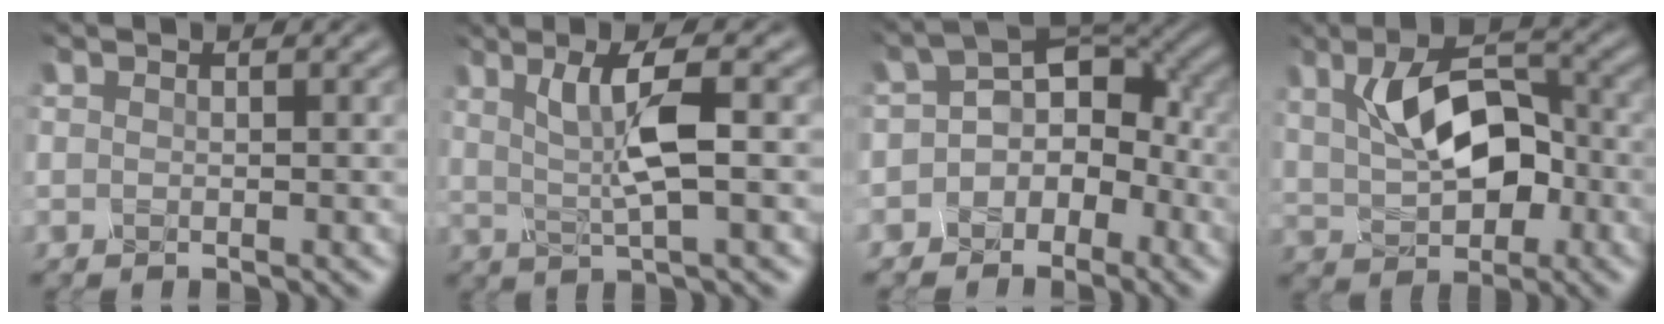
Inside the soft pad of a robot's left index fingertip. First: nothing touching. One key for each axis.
{"total": 5.1, "fx": 0.4, "fy": 1.0, "fz": 5.0, "tx": -0.094, "ty": 0.002, "tz": 0.012}
{"total": 4.6, "fx": -2.2, "fy": 3.5, "fz": 2.0, "tx": -0.006, "ty": 0.013, "tz": -0.049}
{"total": 7.2, "fx": 0.1, "fy": 4.1, "fz": 5.9, "tx": -0.098, "ty": 0.012, "tz": -0.003}